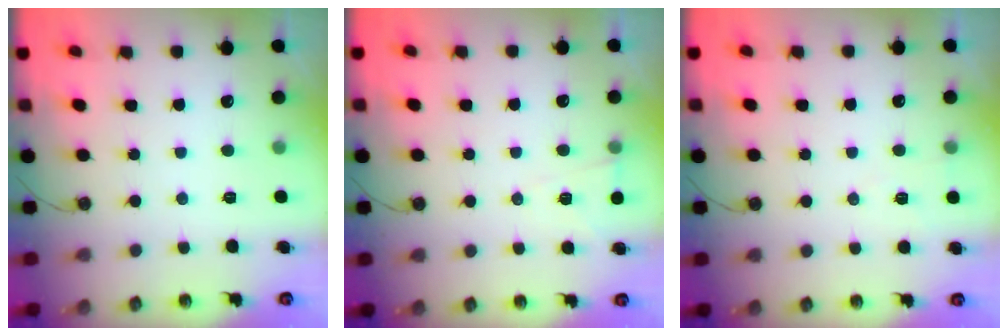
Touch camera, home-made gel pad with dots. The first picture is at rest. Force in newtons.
{"total": 4.8, "press": 3.3, "slide": 3.4}
{"total": 6.5, "press": 4.9, "slide": 4.2}